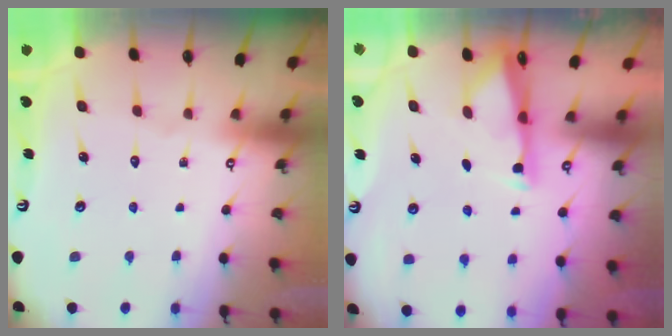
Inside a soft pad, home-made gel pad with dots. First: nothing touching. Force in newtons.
{"total": 2.9, "press": 2.9, "slide": 0.6}